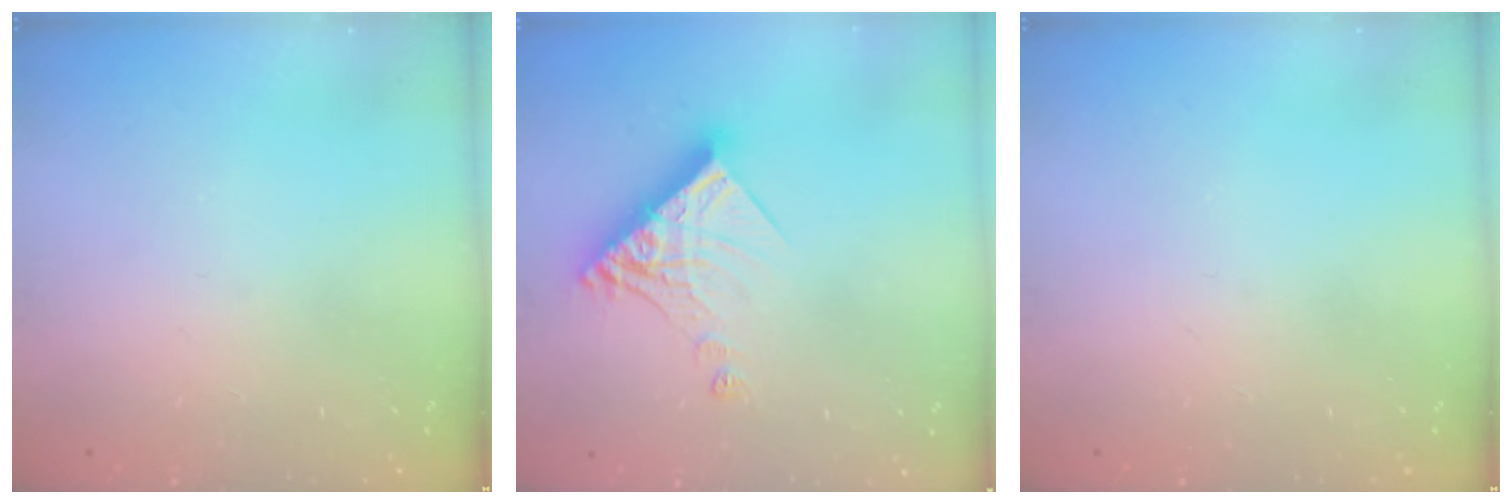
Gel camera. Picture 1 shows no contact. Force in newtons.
{"total": 13.9, "press": 13.9, "slide": 1.1}
{"total": 0.0}